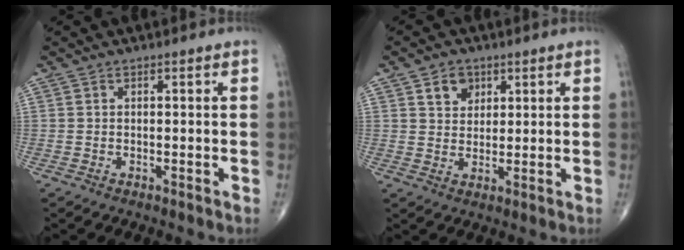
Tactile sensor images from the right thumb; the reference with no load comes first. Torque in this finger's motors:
{"motor_torque": [0.77, 0.87, 0.58, 0.39, 0.10]}